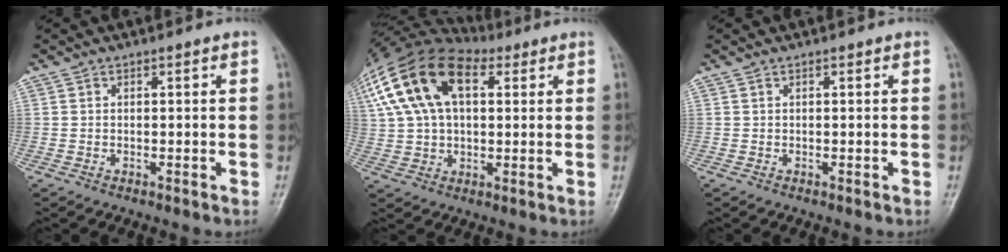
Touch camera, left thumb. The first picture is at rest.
{"total": 20.1, "force": [7.1, 11.5, 14.9], "torque": [-0.304, 0.032, 0.123]}
{"total": 0.0}